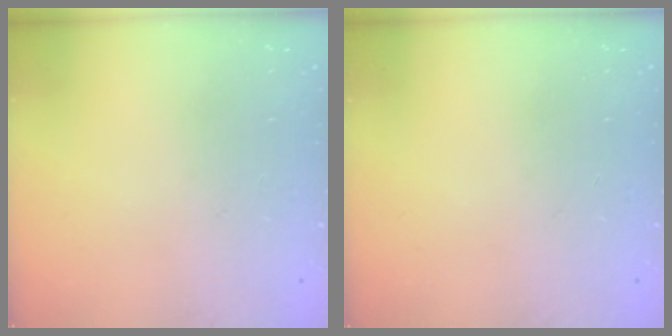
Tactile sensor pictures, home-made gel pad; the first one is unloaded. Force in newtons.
{"total": 0.0}